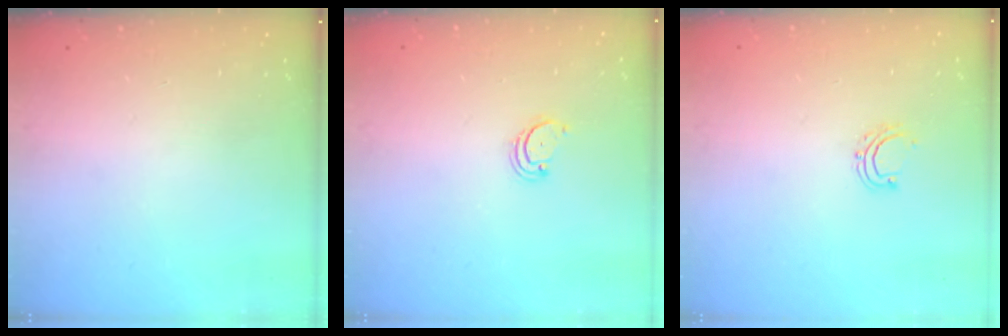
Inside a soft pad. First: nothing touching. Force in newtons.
{"total": 2.6, "press": 2.5, "slide": 0.5}
{"total": 4.4, "press": 4.3, "slide": 0.6}